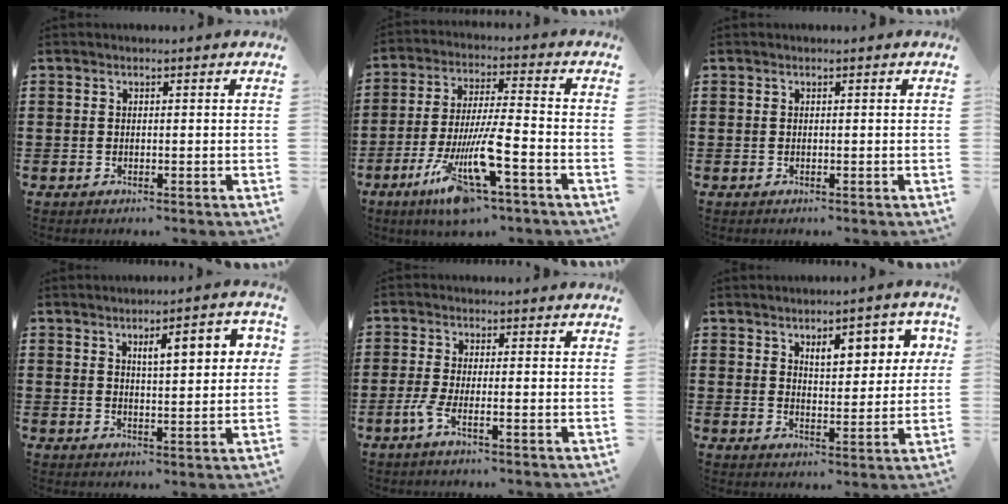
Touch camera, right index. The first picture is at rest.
{"total": 12.2, "force": [-6.8, 1.5, 10.1], "torque": [-0.214, -0.019, -0.130]}
{"total": 0.0}
{"total": 6.1, "force": [2.3, 1.7, 5.3], "torque": [-0.083, -0.001, 0.031]}
{"total": 2.8, "force": [-1.5, 0.3, 2.4], "torque": [-0.063, -0.007, -0.035]}
{"total": 6.3, "force": [3.1, 2.8, 4.8], "torque": [-0.070, -0.002, 0.046]}